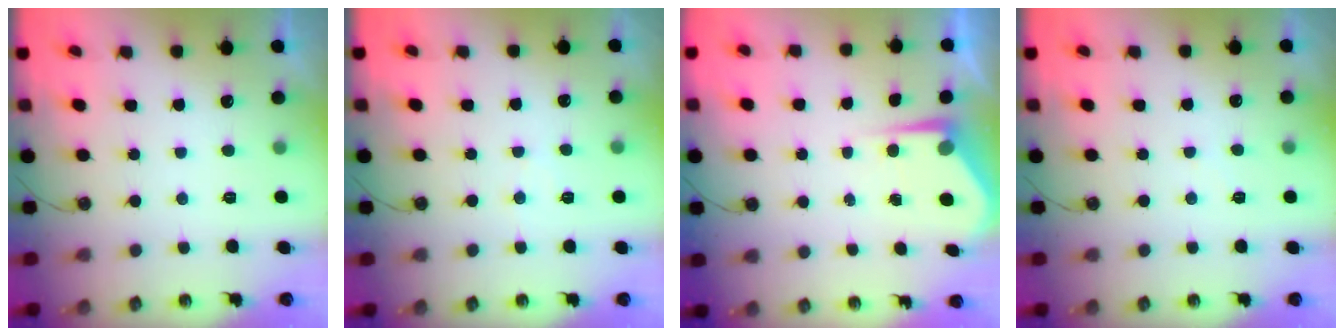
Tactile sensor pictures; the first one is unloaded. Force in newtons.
{"total": 3.6, "press": 3.5, "slide": 0.6}
{"total": 5.0, "press": 5.0, "slide": 0.3}
{"total": 4.1, "press": 4.0, "slide": 0.8}